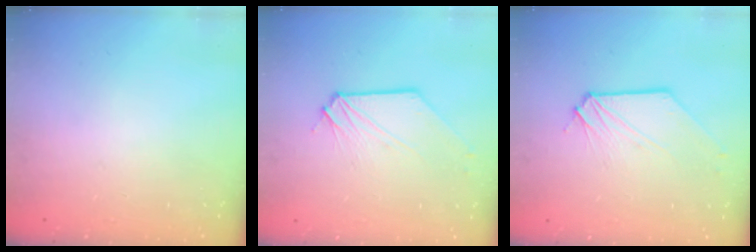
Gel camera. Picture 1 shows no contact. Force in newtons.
{"total": 1.0, "press": 1.0, "slide": 0.1}
{"total": 1.0, "press": 1.0, "slide": 0.1}